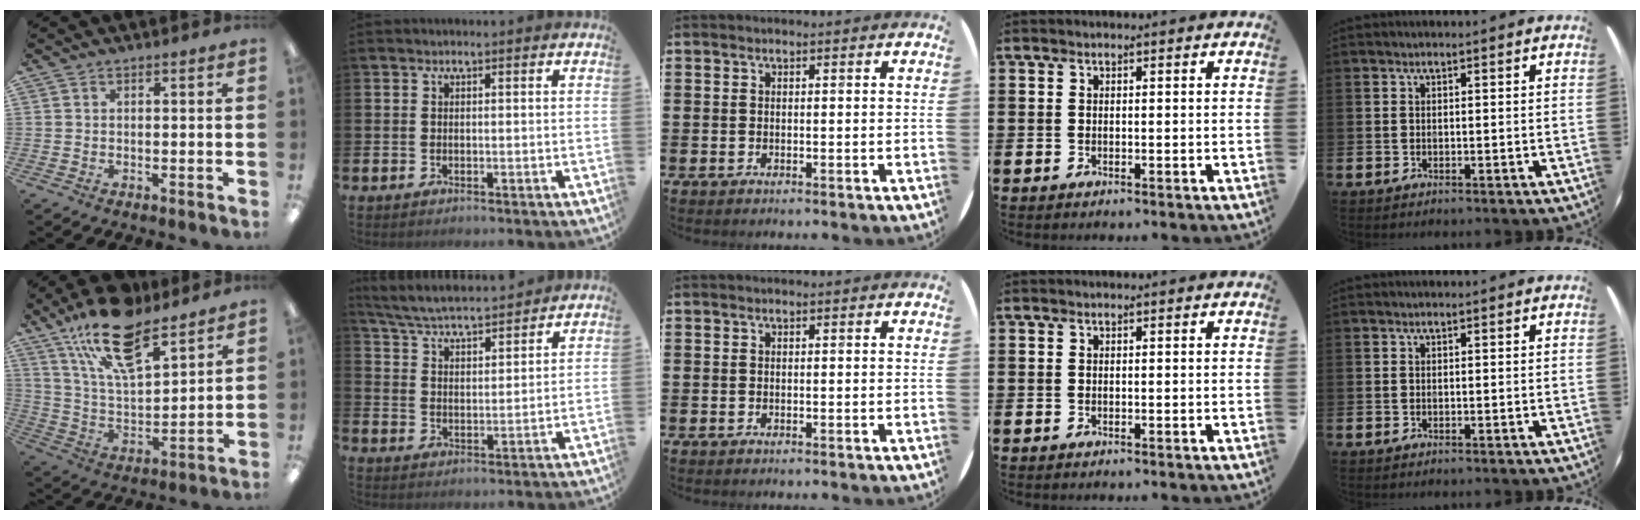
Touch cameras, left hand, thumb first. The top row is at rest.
{"thumb": {"total": 19.5, "force": [13.6, 7.8, 11.6], "torque": [-0.206, -0.063, 0.236]}, "index": {"total": 5.5, "force": [5.4, 0.4, 1.0], "torque": [-0.044, -0.037, 0.092]}}